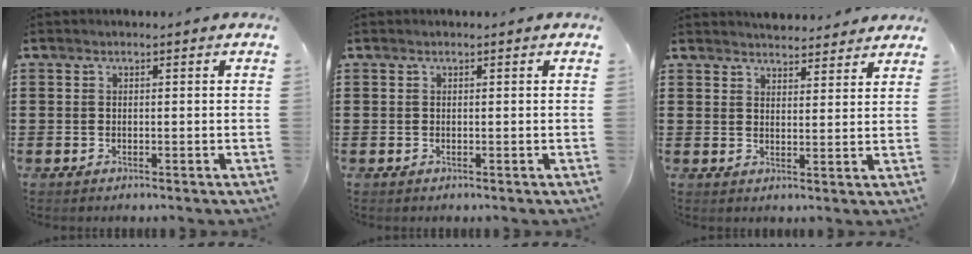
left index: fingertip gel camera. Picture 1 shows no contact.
{"total": 0.0}
{"total": 3.6, "force": [3.6, 0.4, 0.2], "torque": [-0.006, -0.014, 0.065]}